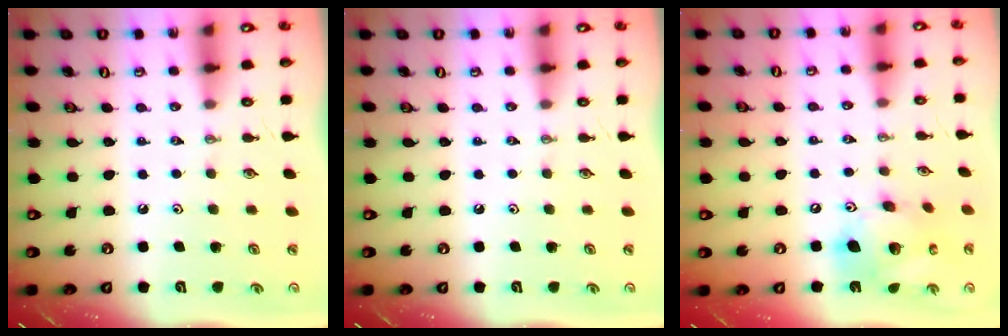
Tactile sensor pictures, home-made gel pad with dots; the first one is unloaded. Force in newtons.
{"total": 0.0}
{"total": 16.3, "press": 16.0, "slide": 3.0}